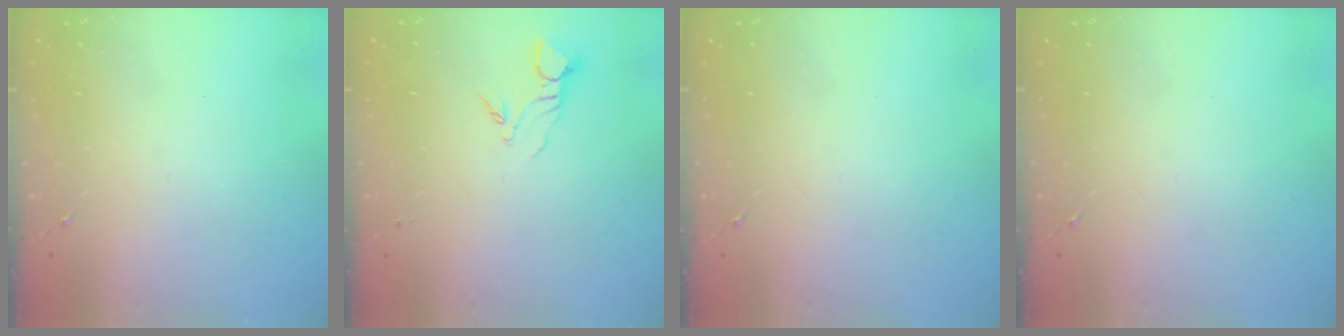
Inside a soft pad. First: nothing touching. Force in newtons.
{"total": 4.3, "press": 4.3, "slide": 0.3}
{"total": 0.0}
{"total": 0.0}